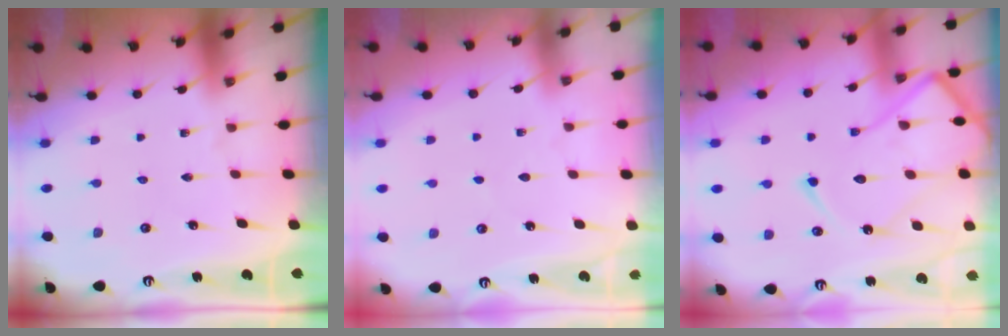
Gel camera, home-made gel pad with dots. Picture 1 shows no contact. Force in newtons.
{"total": 3.0, "press": 2.9, "slide": 0.4}
{"total": 16.2, "press": 16.1, "slide": 1.5}